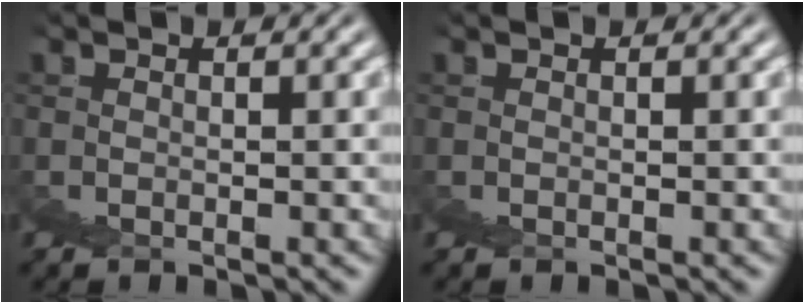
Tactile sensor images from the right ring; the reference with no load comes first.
{"total": 0.0}